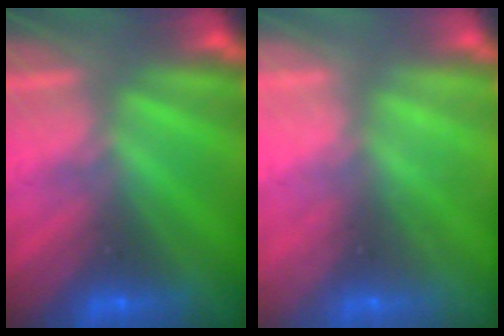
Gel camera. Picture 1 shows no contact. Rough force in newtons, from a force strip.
{"total": 2.1}